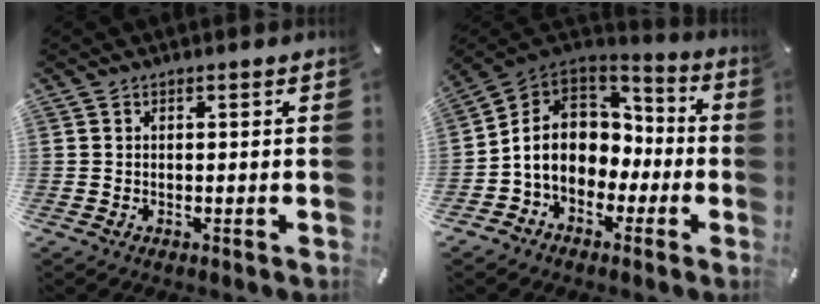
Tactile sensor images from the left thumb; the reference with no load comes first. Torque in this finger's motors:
{"motor_torque": [2.25, 2.76, 1.19, 1.05, 0.20]}